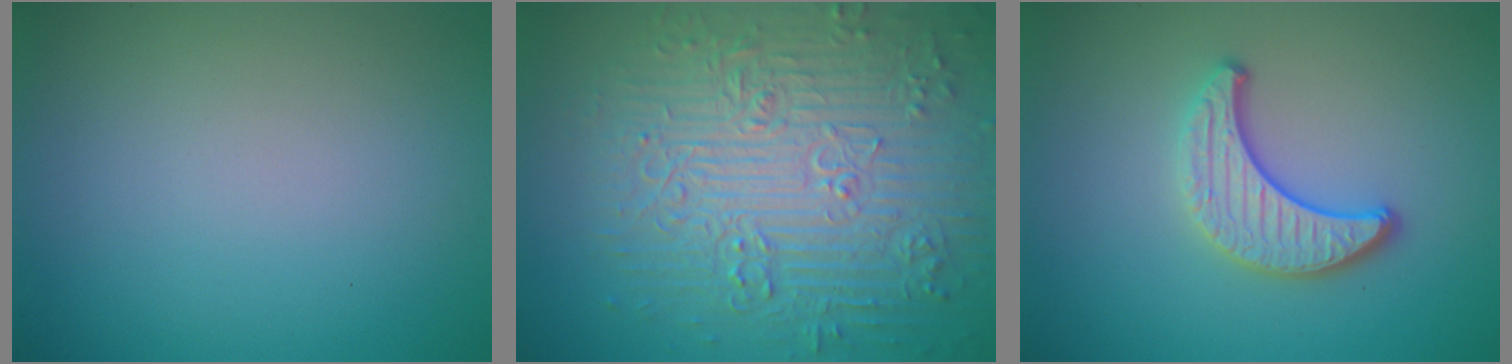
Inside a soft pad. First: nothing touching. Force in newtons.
{"total": 9.6, "press": 6.8, "slide": 6.7}
{"total": 3.6, "press": 3.1, "slide": 1.8}